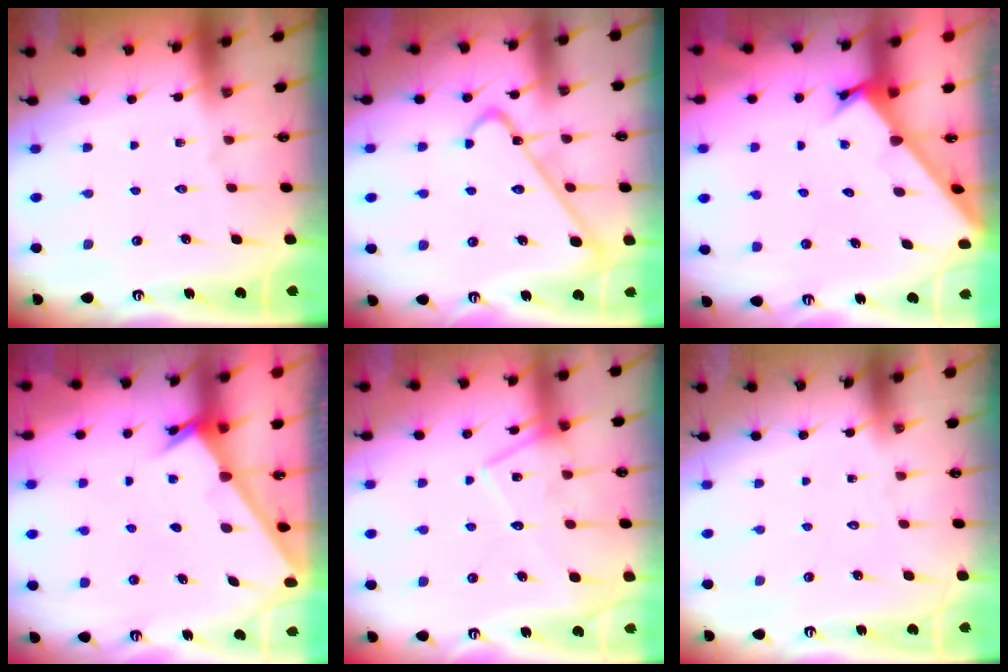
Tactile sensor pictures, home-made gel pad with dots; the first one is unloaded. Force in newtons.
{"total": 9.8, "press": 9.8, "slide": 0.8}
{"total": 3.7, "press": 3.7, "slide": 0.1}
{"total": 2.3, "press": 2.3, "slide": 0.2}
{"total": 14.6, "press": 14.6, "slide": 1.2}
{"total": 1.7, "press": 1.7, "slide": 0.1}